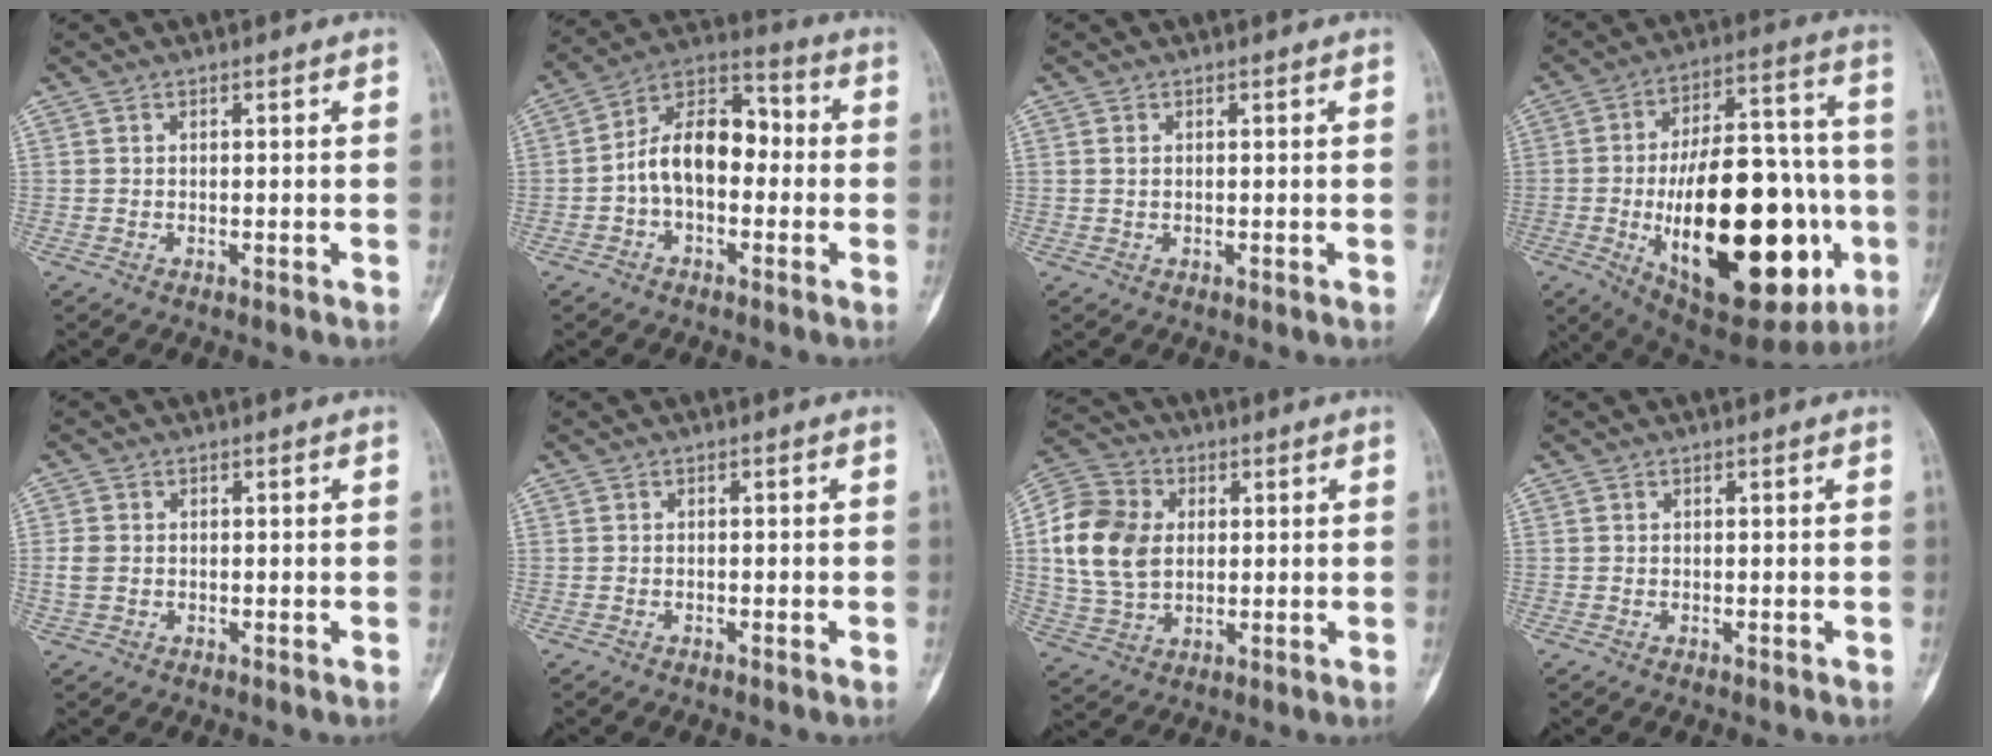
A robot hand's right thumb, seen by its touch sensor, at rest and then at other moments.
{"total": 12.9, "force": [-1.3, 8.1, 10.0], "torque": [-0.146, 0.047, -0.036]}
{"total": 0.8, "force": [0.2, 0.5, 0.5], "torque": [-0.015, 0.002, 0.007]}
{"total": 36.0, "force": [-8.4, 16.2, 31.0], "torque": [-0.448, 0.004, -0.103]}
{"total": 2.7, "force": [-0.2, 2.1, 1.6], "torque": [-0.036, 0.003, -0.004]}
{"total": 0.8, "force": [-0.2, 0.3, 0.7], "torque": [-0.012, 0.001, -0.003]}
{"total": 14.6, "force": [1.9, 10.8, 9.6], "torque": [-0.173, 0.007, 0.035]}
{"total": 0.0}